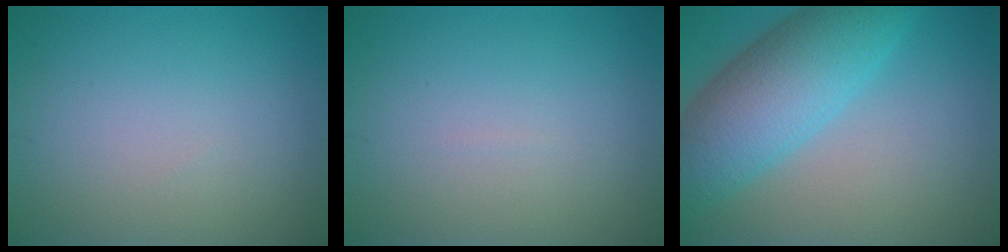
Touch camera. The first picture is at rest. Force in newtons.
{"total": 0.0}
{"total": 8.6, "press": 8.6, "slide": 0.3}